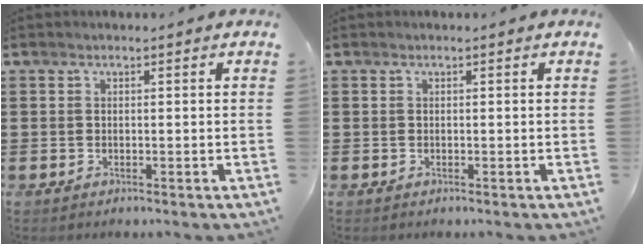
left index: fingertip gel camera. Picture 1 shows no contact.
{"total": 0.0}